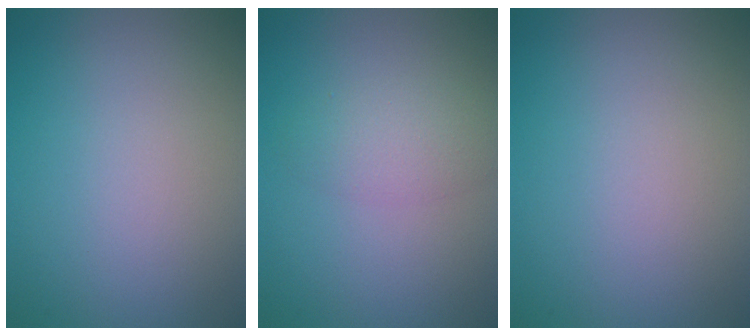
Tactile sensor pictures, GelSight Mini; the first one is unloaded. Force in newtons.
{"total": 2.7, "press": 2.7, "slide": 0.1}
{"total": 0.0}